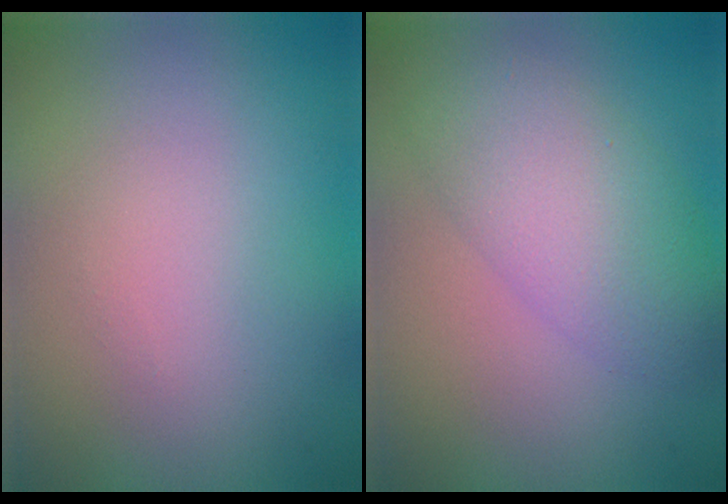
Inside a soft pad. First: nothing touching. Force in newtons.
{"total": 5.3, "press": 5.3, "slide": 0.2}